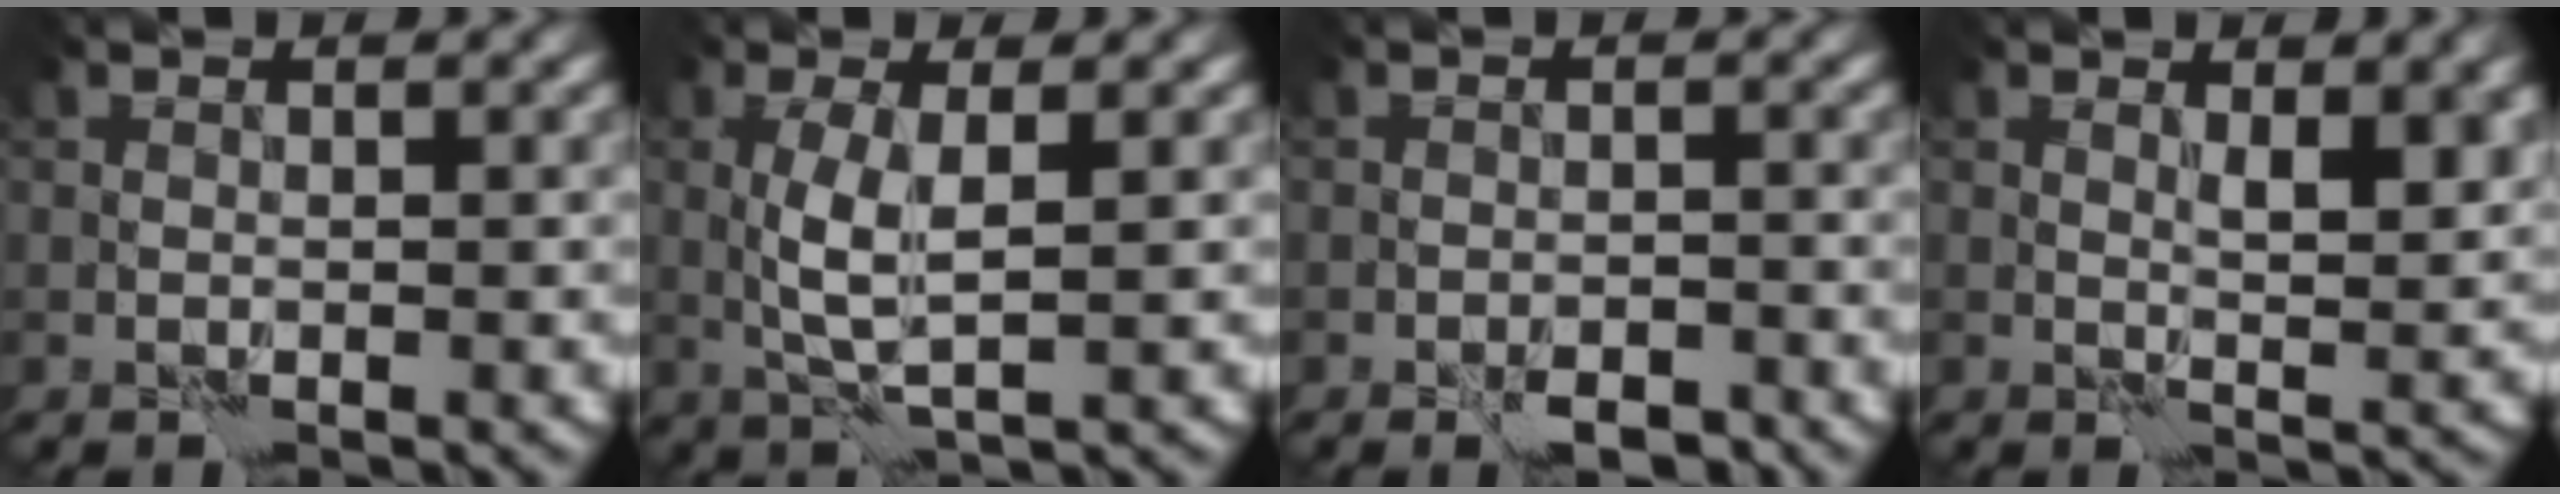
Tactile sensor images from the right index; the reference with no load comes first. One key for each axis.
{"total": 3.1, "fx": 0.6, "fy": 0.5, "fz": 3.0, "tx": -0.065, "ty": -0.001, "tz": 0.013}
{"total": 2.7, "fx": -2.0, "fy": 1.2, "fz": 1.4, "tx": -0.018, "ty": 0.004, "tz": -0.028}
{"total": 3.2, "fx": 1.4, "fy": 1.0, "fz": 2.7, "tx": -0.039, "ty": -0.006, "tz": 0.027}